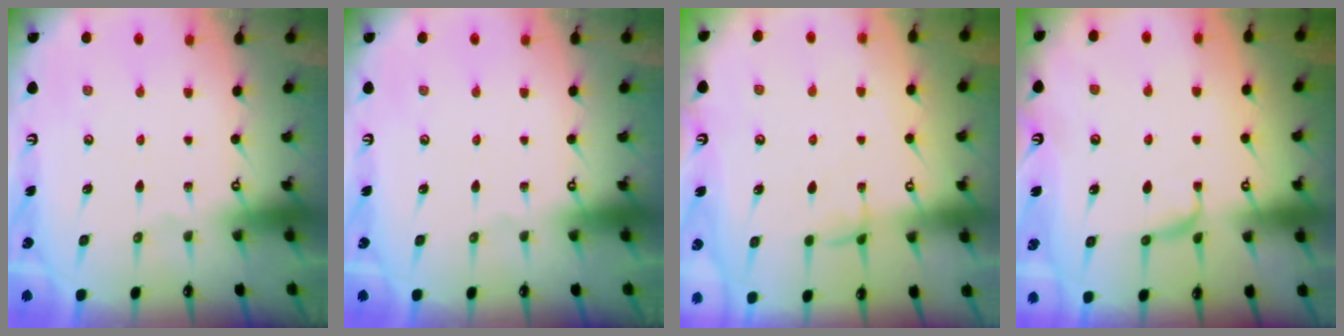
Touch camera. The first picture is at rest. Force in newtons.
{"total": 0.0}
{"total": 1.9, "press": 1.9, "slide": 0.2}
{"total": 1.2, "press": 1.0, "slide": 0.6}